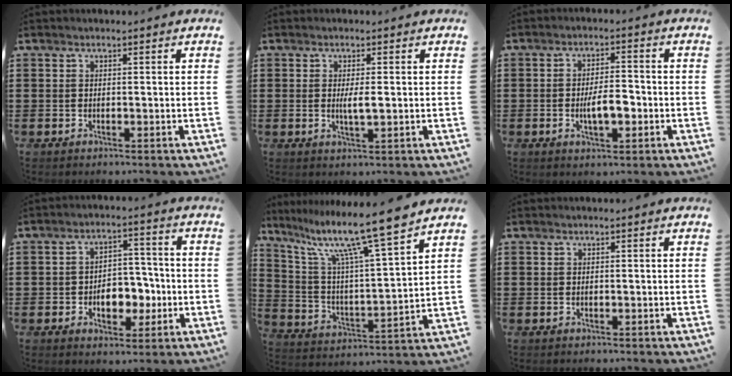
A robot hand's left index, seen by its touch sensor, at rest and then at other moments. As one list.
[{"total": 2.7, "force": [0.1, 0.5, 2.6], "torque": [-0.049, -0.005, 0.002]}, {"total": 5.3, "force": [-1.2, 2.1, 4.7], "torque": [-0.082, 0.001, -0.026]}, {"total": 6.4, "force": [-1.7, 4.3, 4.4], "torque": [-0.066, 0.008, -0.032]}, {"total": 12.4, "force": [9.7, 0.0, 7.7], "torque": [-0.174, -0.059, 0.156]}, {"total": 0.0}]